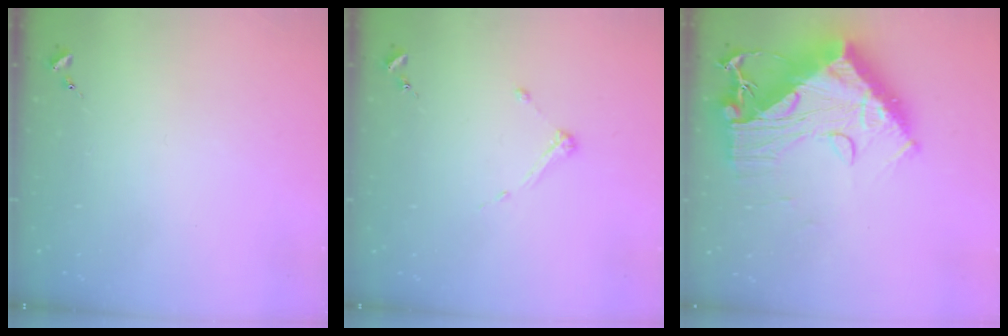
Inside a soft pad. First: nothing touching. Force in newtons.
{"total": 3.2, "press": 3.2, "slide": 0.4}
{"total": 21.2, "press": 21.1, "slide": 2.0}